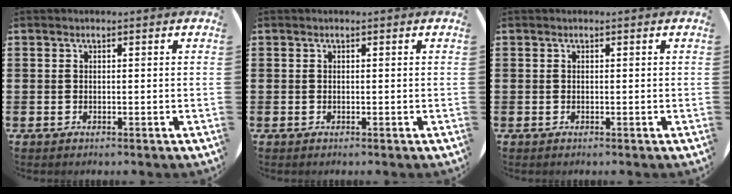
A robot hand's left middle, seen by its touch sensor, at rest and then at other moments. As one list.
[{"total": 0.0}, {"total": 0.0}]